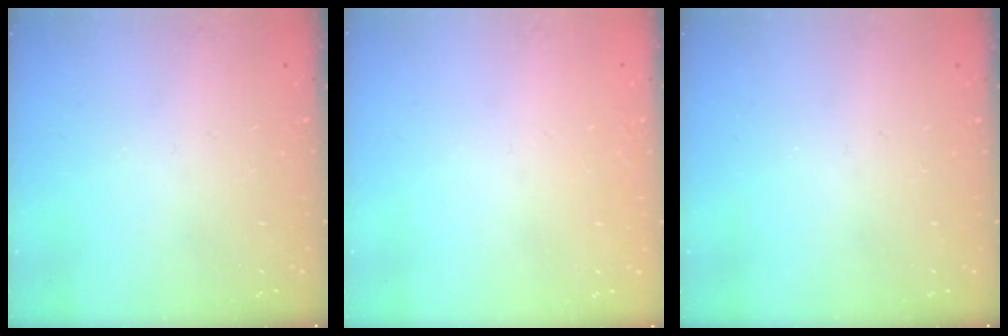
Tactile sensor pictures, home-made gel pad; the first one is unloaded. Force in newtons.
{"total": 1.6, "press": 1.5, "slide": 0.1}
{"total": 0.0}